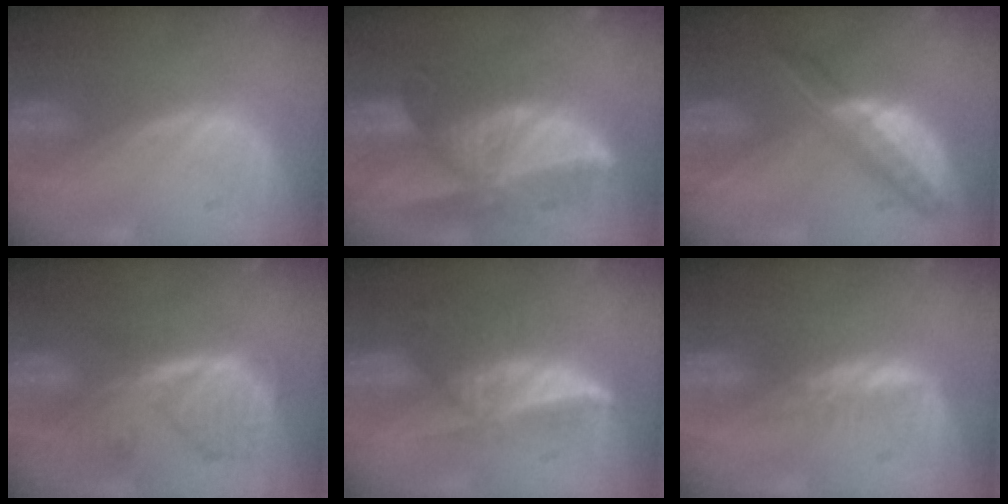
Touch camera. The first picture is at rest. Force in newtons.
{"total": 8.8, "press": 8.0, "slide": 3.6}
{"total": 6.6, "press": 5.8, "slide": 3.2}
{"total": 7.9, "press": 6.9, "slide": 4.0}
{"total": 6.1, "press": 5.5, "slide": 2.5}
{"total": 2.0, "press": 1.8, "slide": 0.6}